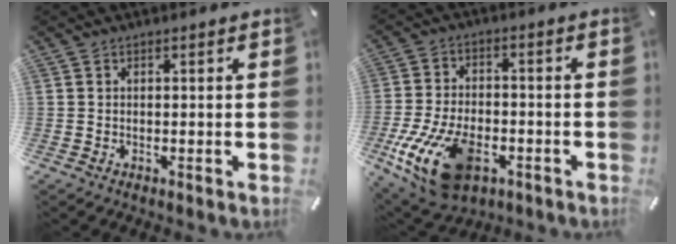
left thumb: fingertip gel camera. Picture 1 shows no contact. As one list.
[{"total": 17.5, "force": [-6.8, 10.2, 12.5], "torque": [-0.243, 0.025, -0.108]}]